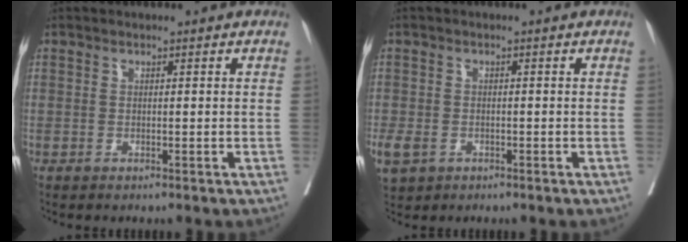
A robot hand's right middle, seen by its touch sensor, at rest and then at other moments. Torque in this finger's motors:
{"motor_torque": [1.03, -1.10, 0.34, 0.09]}